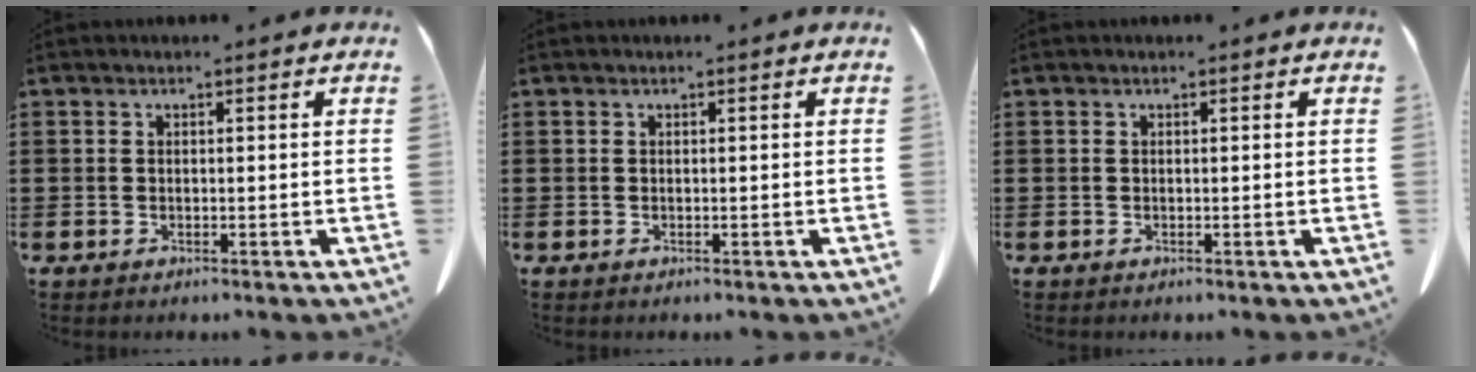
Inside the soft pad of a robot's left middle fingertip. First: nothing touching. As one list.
[{"total": 0.0}, {"total": 0.0}]